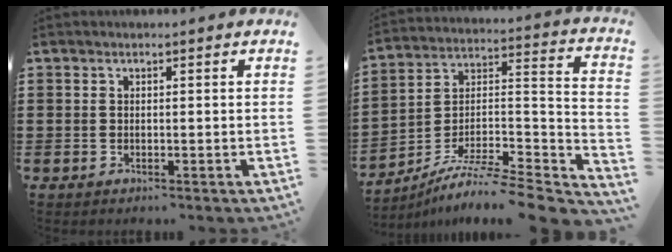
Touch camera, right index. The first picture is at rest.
{"total": 7.7, "force": [-6.2, 1.0, 4.5], "torque": [-0.072, 0.001, -0.123]}